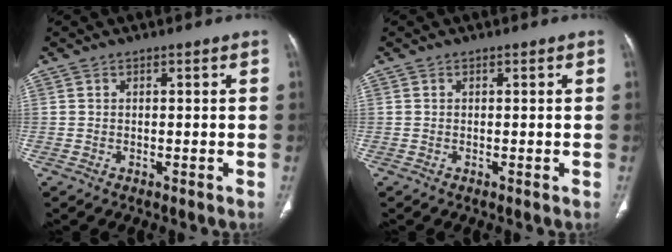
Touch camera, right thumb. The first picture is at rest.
{"total": 0.0}